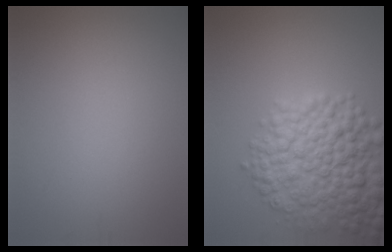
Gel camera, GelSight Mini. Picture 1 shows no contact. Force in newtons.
{"total": 9.2, "press": 9.2, "slide": 0.3}